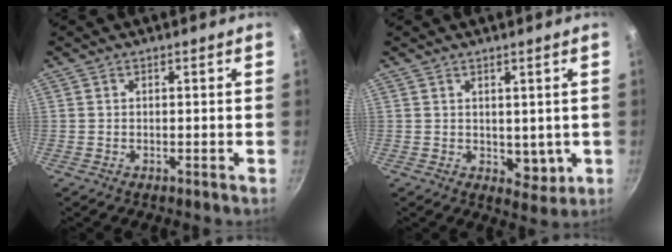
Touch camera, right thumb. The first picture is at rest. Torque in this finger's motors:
{"motor_torque": [-0.31, 0.31, 0.08, 0.19, 0.00]}